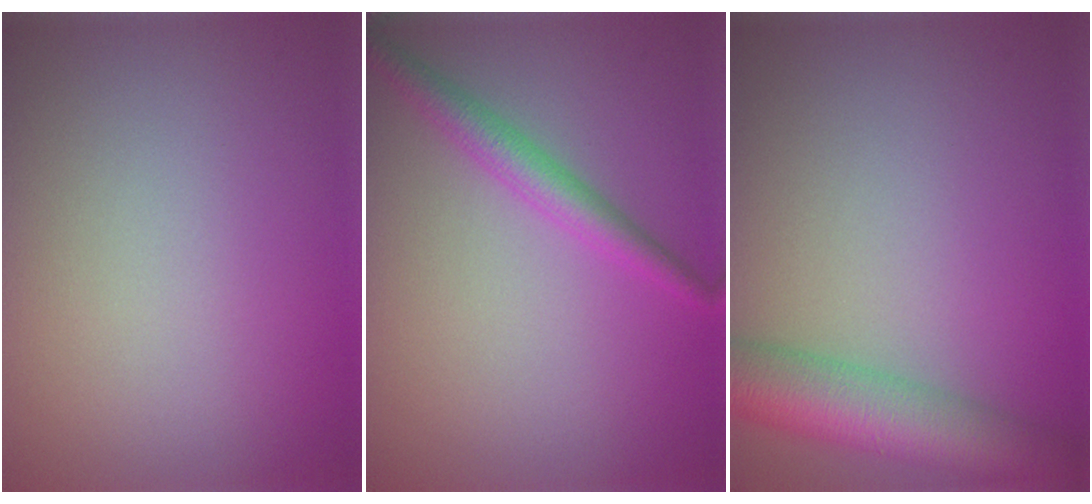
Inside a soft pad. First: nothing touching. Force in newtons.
{"total": 2.7, "press": 2.7, "slide": 0.0}
{"total": 7.6, "press": 7.6, "slide": 0.4}